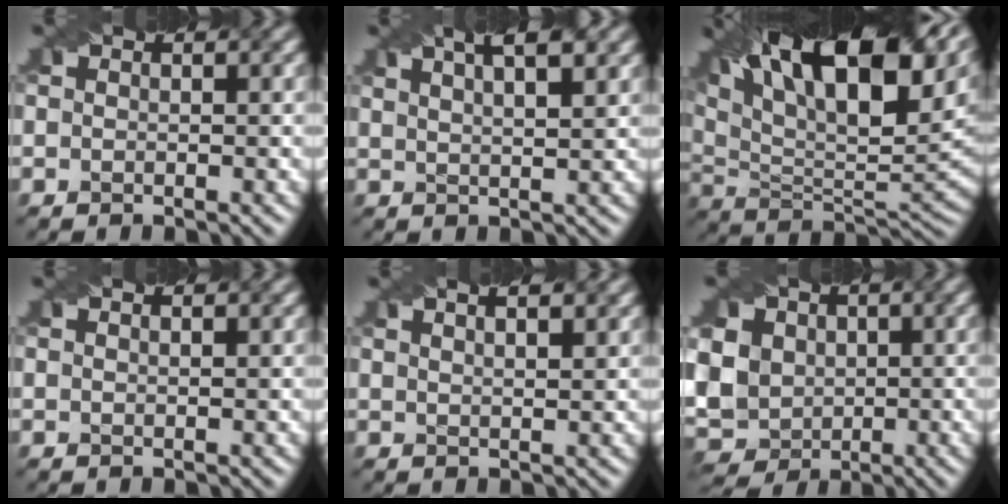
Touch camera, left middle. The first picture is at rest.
{"total": 6.8, "force": [4.4, 2.4, 4.5], "torque": [-0.037, 0.030, 0.037]}
{"total": 19.2, "force": [9.8, 7.7, 14.6], "torque": [-0.228, 0.055, 0.158]}
{"total": 1.8, "force": [1.3, 0.7, 1.0], "torque": [-0.005, -0.001, 0.001]}
{"total": 5.5, "force": [3.5, 2.4, 3.4], "torque": [-0.019, 0.040, 0.017]}
{"total": 9.3, "force": [1.3, 7.7, 5.1], "torque": [-0.115, 0.016, 0.005]}